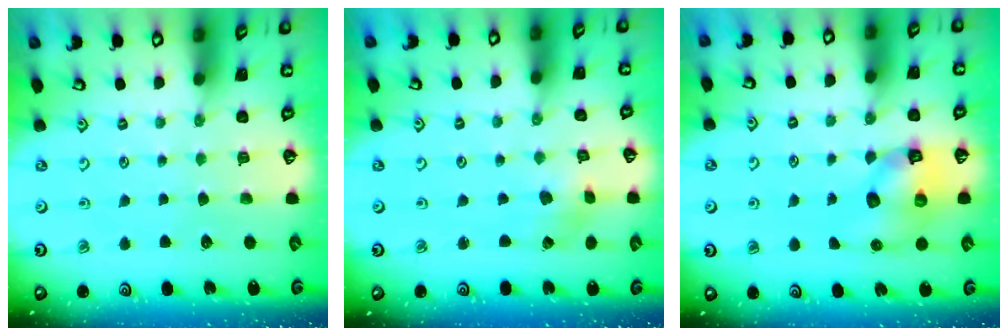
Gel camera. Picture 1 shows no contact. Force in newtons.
{"total": 2.6, "press": 2.5, "slide": 0.5}
{"total": 9.4, "press": 9.3, "slide": 1.5}